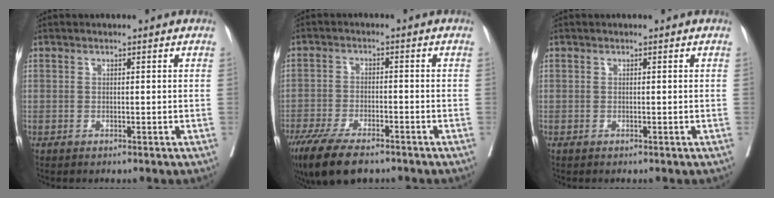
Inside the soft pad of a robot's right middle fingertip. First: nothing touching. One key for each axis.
{"total": 10.9, "fx": -8.1, "fy": 3.3, "fz": 6.5, "tx": -0.114, "ty": -0.021, "tz": -0.135}
{"total": 0.0}